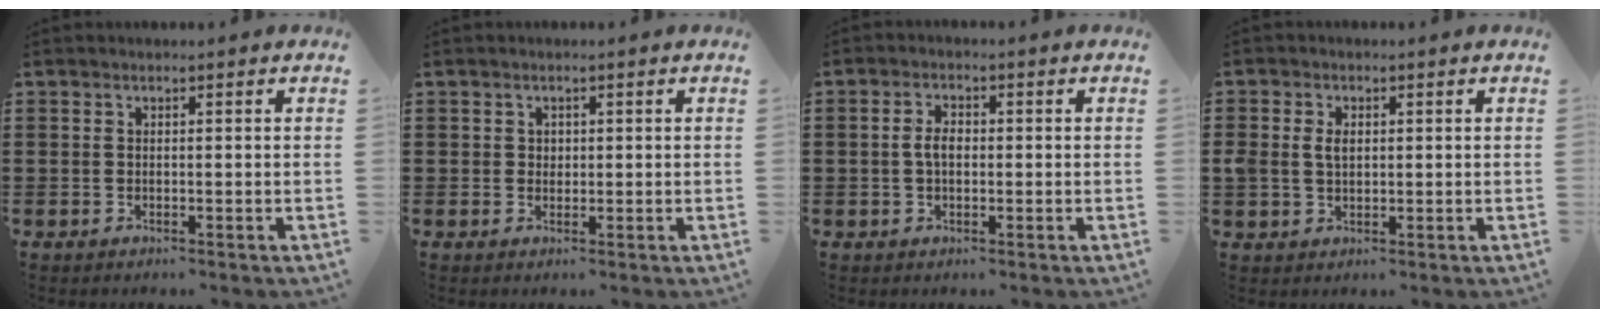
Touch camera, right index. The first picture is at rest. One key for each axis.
{"total": 1.0, "fx": 0.4, "fy": 0.9, "fz": 0.3, "tx": -0.008, "ty": 0.005, "tz": 0.007}
{"total": 2.9, "fx": -0.1, "fy": 1.6, "fz": 2.4, "tx": -0.054, "ty": 0.002, "tz": -0.006}
{"total": 2.8, "fx": 0.4, "fy": 1.9, "fz": 2.0, "tx": -0.043, "ty": 0.009, "tz": 0.006}